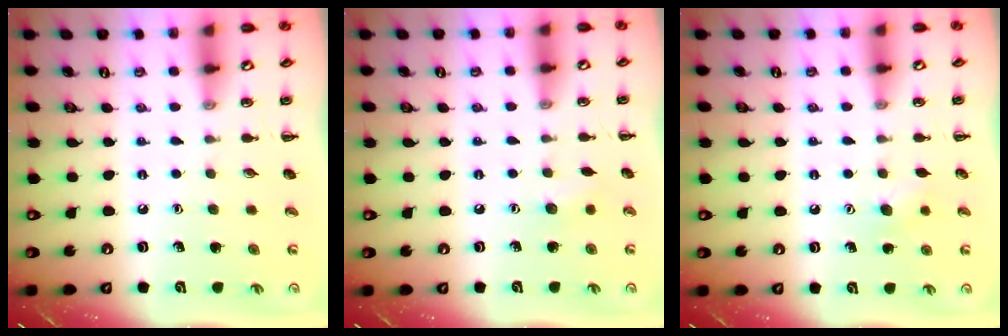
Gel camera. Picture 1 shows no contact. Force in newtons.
{"total": 4.3, "press": 4.2, "slide": 1.2}
{"total": 5.3, "press": 5.1, "slide": 1.4}